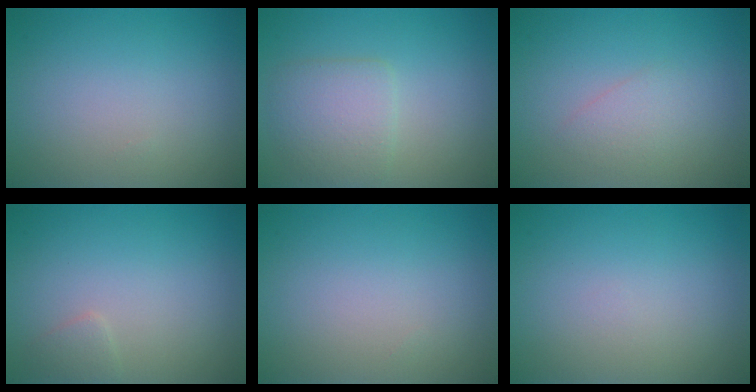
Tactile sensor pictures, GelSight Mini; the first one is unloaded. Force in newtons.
{"total": 3.4, "press": 3.4, "slide": 0.2}
{"total": 1.4, "press": 1.4, "slide": 0.1}
{"total": 0.9, "press": 0.9, "slide": 0.1}
{"total": 0.0}
{"total": 0.0}